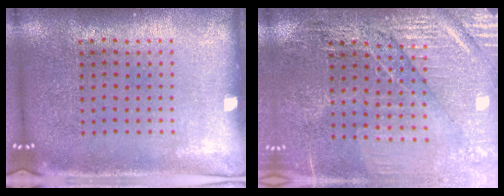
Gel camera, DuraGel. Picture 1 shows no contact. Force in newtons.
{"total": 3.2, "press": 3.2, "slide": 0.4}